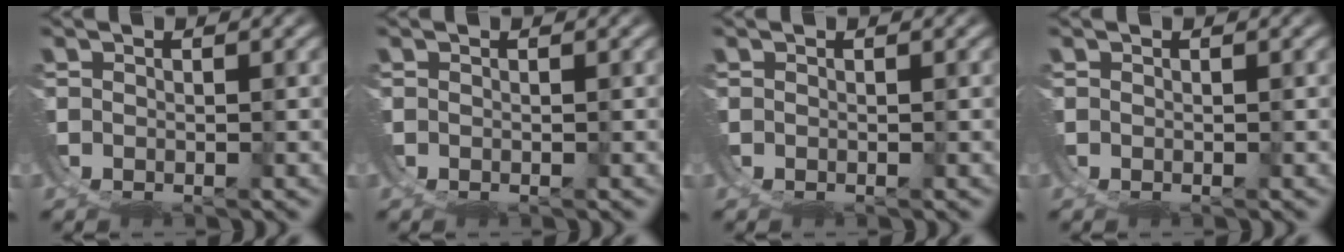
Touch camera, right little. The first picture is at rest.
{"total": 0.0}
{"total": 0.0}
{"total": 0.0}